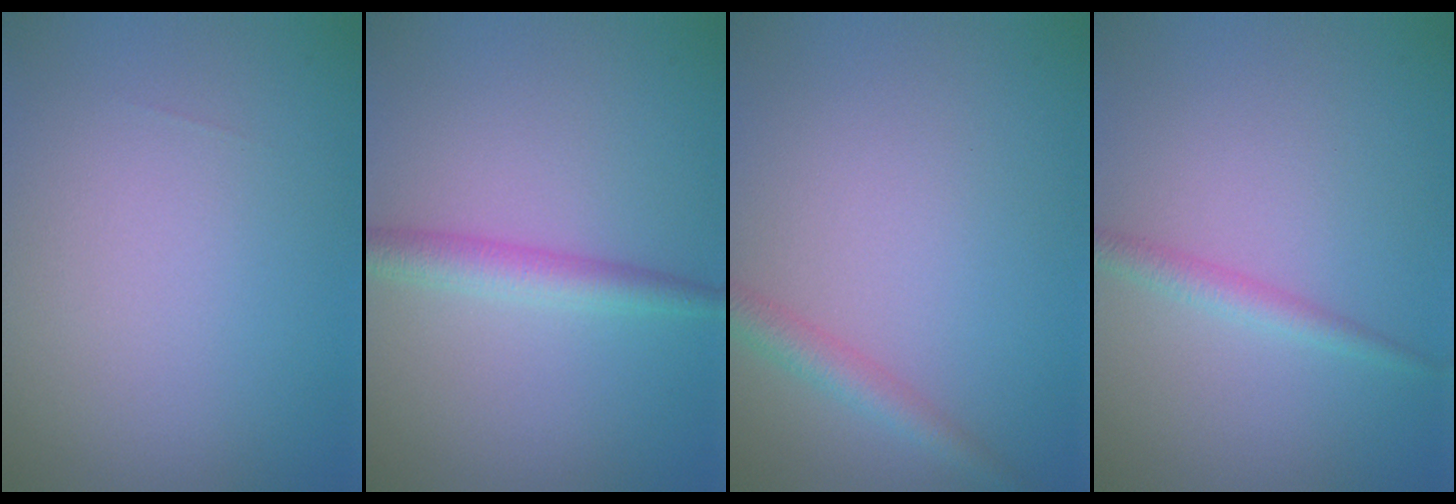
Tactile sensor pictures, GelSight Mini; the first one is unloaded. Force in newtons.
{"total": 2.5, "press": 2.5, "slide": 0.0}
{"total": 2.1, "press": 2.1, "slide": 0.1}
{"total": 1.6, "press": 1.6, "slide": 0.1}